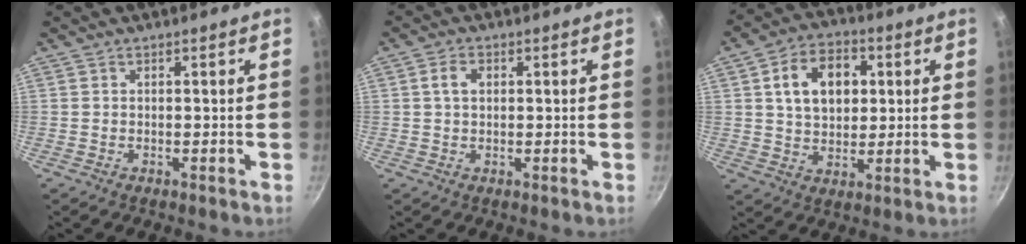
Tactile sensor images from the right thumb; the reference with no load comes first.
{"total": 3.1, "force": [0.7, 2.1, 2.2], "torque": [-0.030, 0.005, 0.010]}
{"total": 12.6, "force": [3.0, 8.9, 8.4], "torque": [-0.110, 0.005, 0.044]}